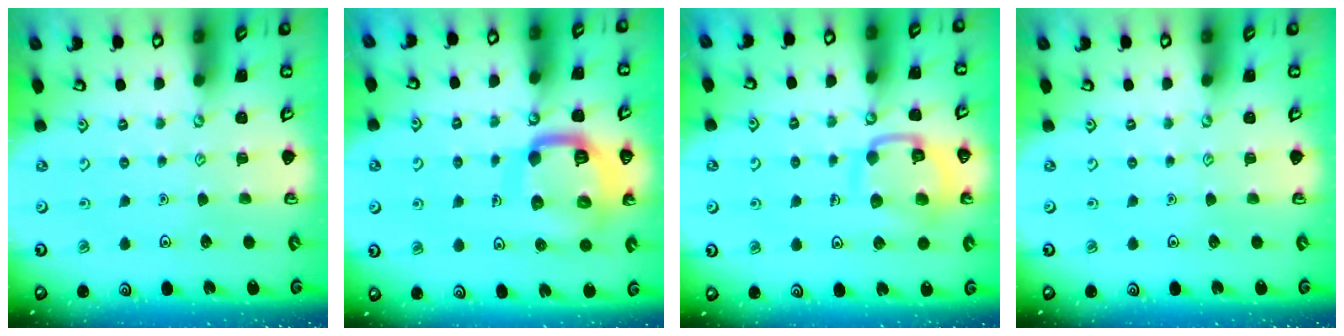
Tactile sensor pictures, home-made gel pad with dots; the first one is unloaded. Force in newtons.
{"total": 16.6, "press": 16.5, "slide": 1.6}
{"total": 12.3, "press": 12.3, "slide": 0.9}
{"total": 0.0}